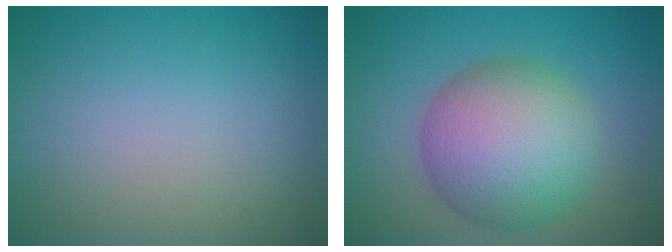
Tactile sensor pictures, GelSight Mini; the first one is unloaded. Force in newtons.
{"total": 9.7, "press": 9.7, "slide": 0.2}